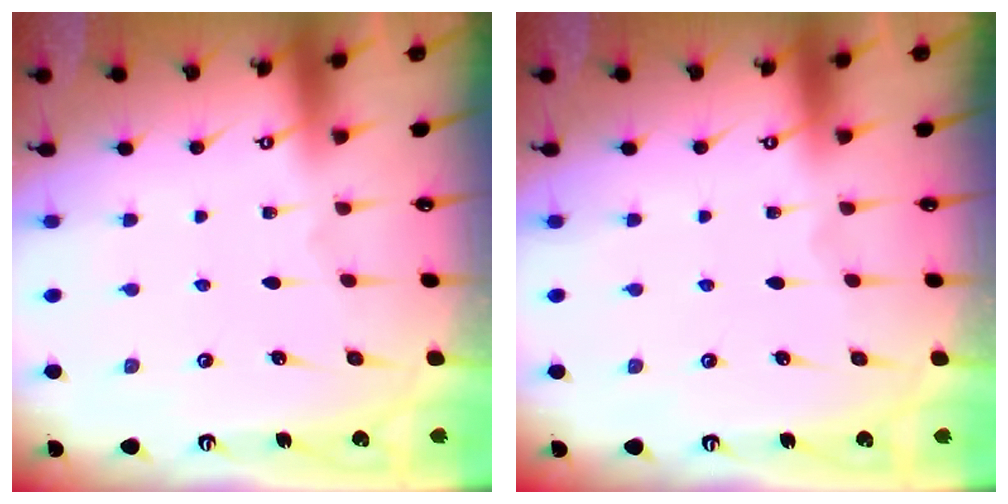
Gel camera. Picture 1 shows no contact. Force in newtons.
{"total": 0.0}